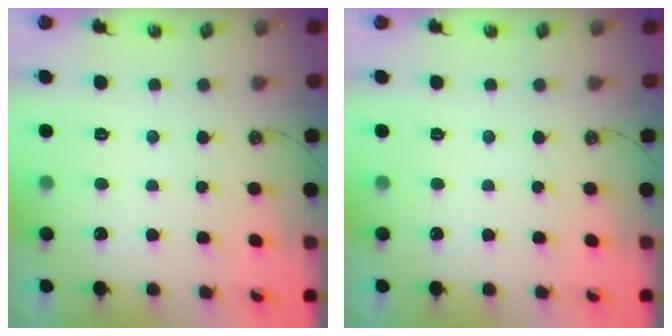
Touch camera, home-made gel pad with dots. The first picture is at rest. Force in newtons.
{"total": 0.0}